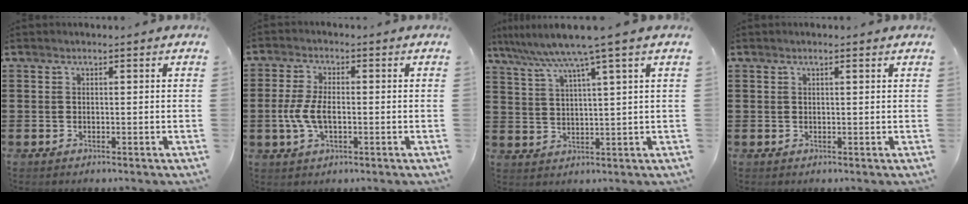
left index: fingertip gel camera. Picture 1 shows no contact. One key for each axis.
{"total": 5.5, "fx": -0.8, "fy": 2.5, "fz": 4.9, "tx": -0.121, "ty": -0.007, "tz": -0.023}
{"total": 6.7, "fx": 4.8, "fy": -0.8, "fz": 4.6, "tx": -0.106, "ty": -0.025, "tz": 0.078}
{"total": 0.8, "fx": 0.5, "fy": 0.0, "fz": 0.6, "tx": -0.012, "ty": 0.000, "tz": 0.010}